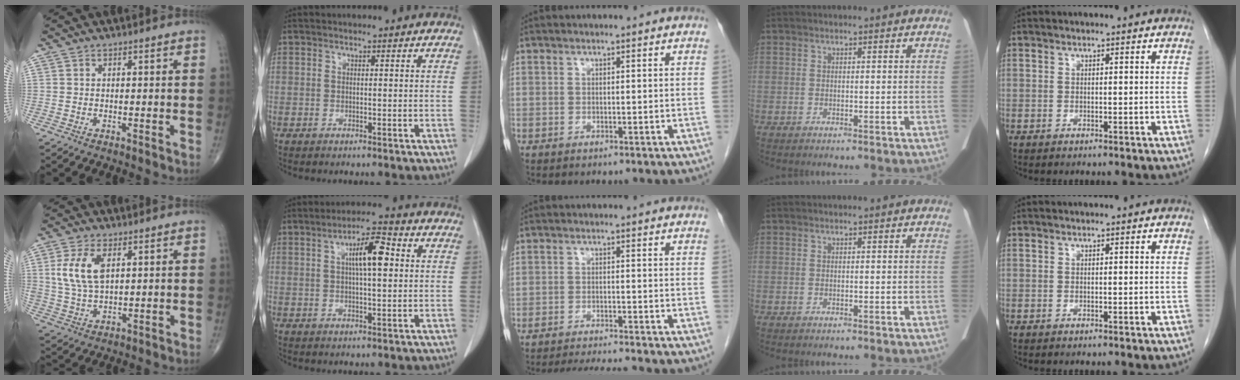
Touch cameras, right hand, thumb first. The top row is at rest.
{"thumb": {"total": 9.3, "force": [2.6, 5.0, 7.4], "torque": [-0.151, -0.006, 0.056]}, "index": {"total": 7.2, "force": [1.7, 1.6, 6.8], "torque": [-0.115, 0.017, 0.025]}, "middle": {"total": 7.5, "force": [-7.1, -0.4, 2.6], "torque": [-0.037, -0.008, -0.113]}}